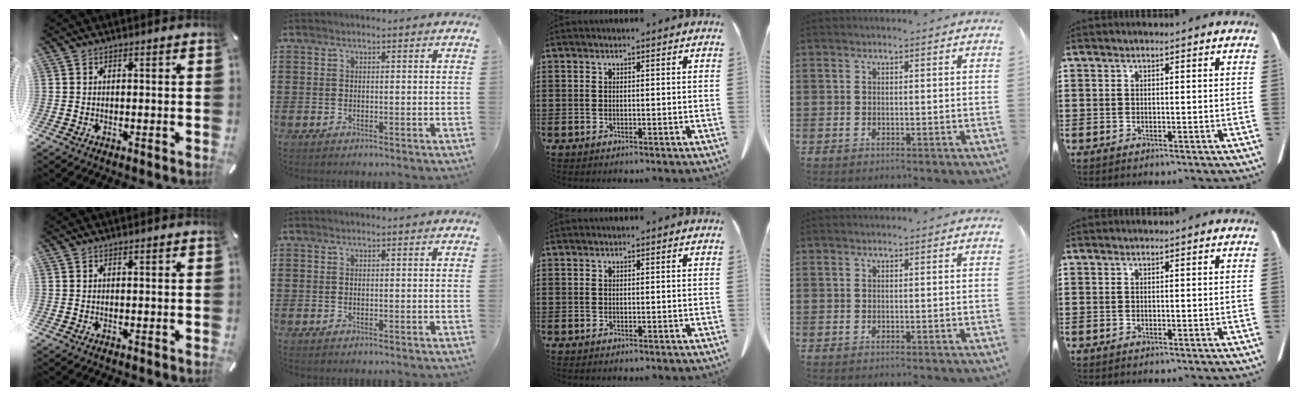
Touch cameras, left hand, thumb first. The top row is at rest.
{}